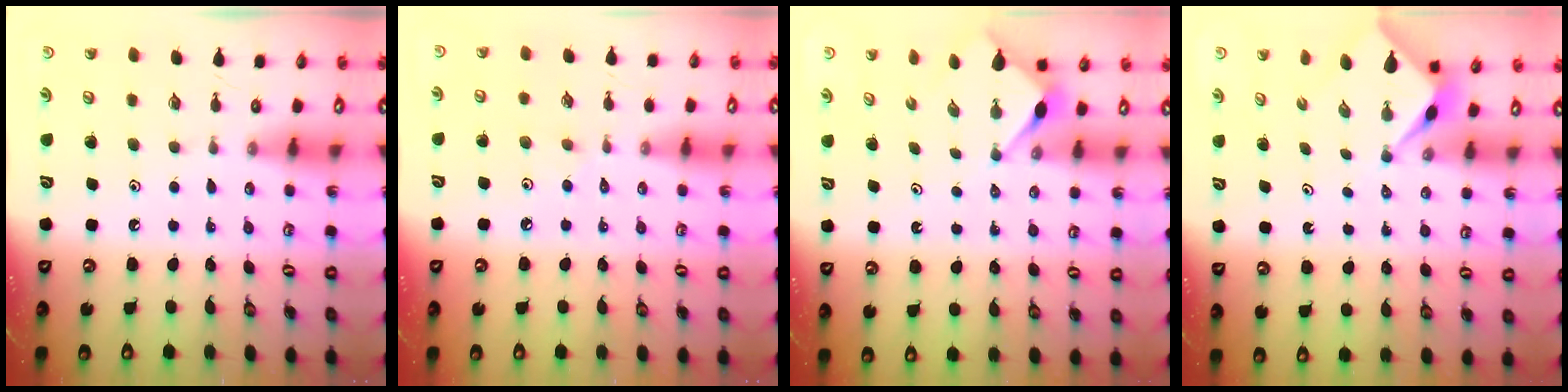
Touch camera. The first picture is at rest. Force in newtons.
{"total": 5.4, "press": 5.3, "slide": 1.0}
{"total": 3.2, "press": 3.2, "slide": 0.3}
{"total": 2.6, "press": 2.6, "slide": 0.2}